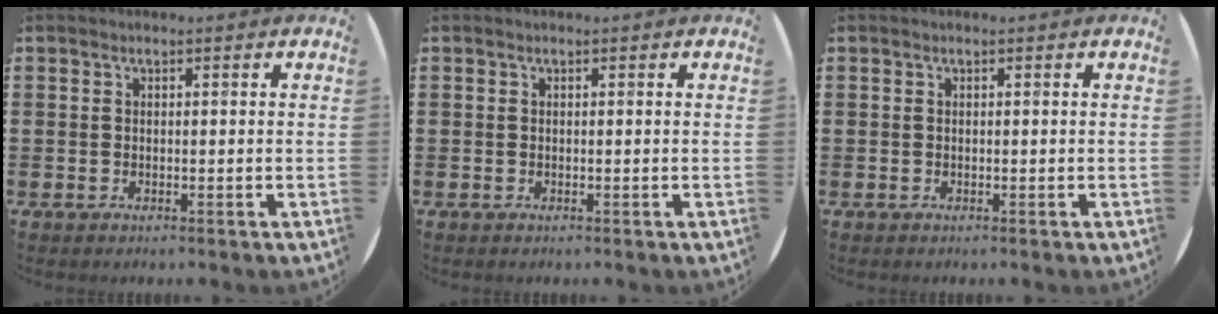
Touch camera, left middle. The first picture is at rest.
{"total": 0.0}
{"total": 0.0}